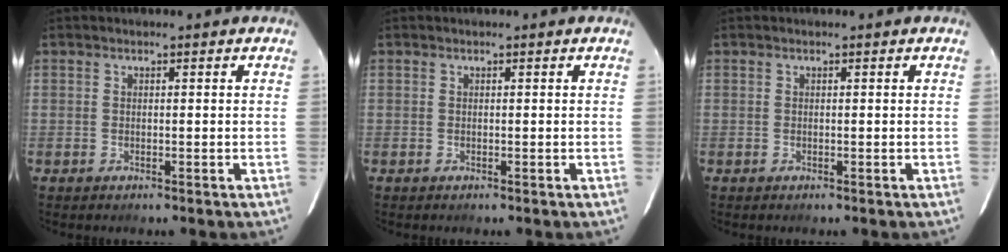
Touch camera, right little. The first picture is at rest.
{"total": 0.0}
{"total": 0.0}